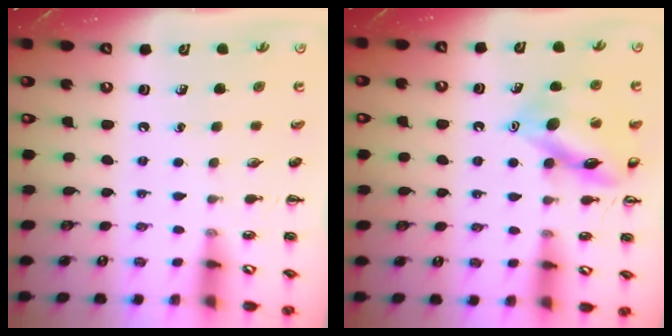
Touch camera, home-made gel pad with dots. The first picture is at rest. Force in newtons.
{"total": 14.5, "press": 14.5, "slide": 1.2}